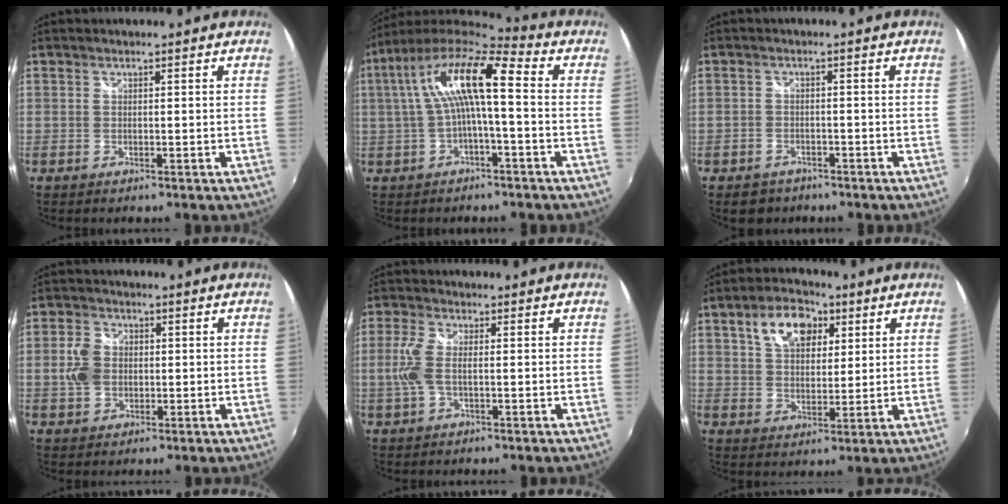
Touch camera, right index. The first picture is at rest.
{"total": 13.8, "force": [1.3, 3.0, 13.4], "torque": [-0.249, 0.024, 0.018]}
{"total": 4.1, "force": [-2.9, 2.8, 0.8], "torque": [-0.030, 0.002, -0.044]}
{"total": 5.7, "force": [-0.2, 4.6, 3.4], "torque": [-0.071, 0.009, -0.001]}
{"total": 5.4, "force": [-0.3, 2.1, 5.0], "torque": [-0.113, 0.002, -0.004]}
{"total": 10.4, "force": [4.9, 6.3, 6.7], "torque": [-0.118, 0.028, 0.082]}